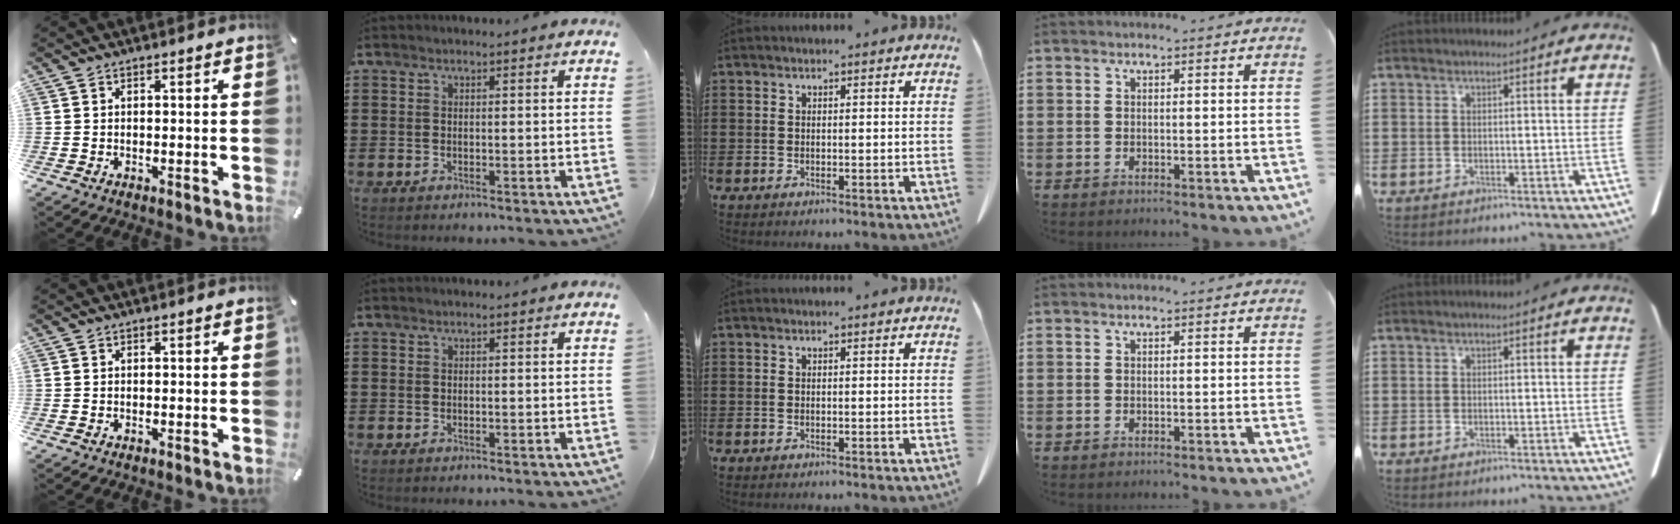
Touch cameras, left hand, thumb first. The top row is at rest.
{}